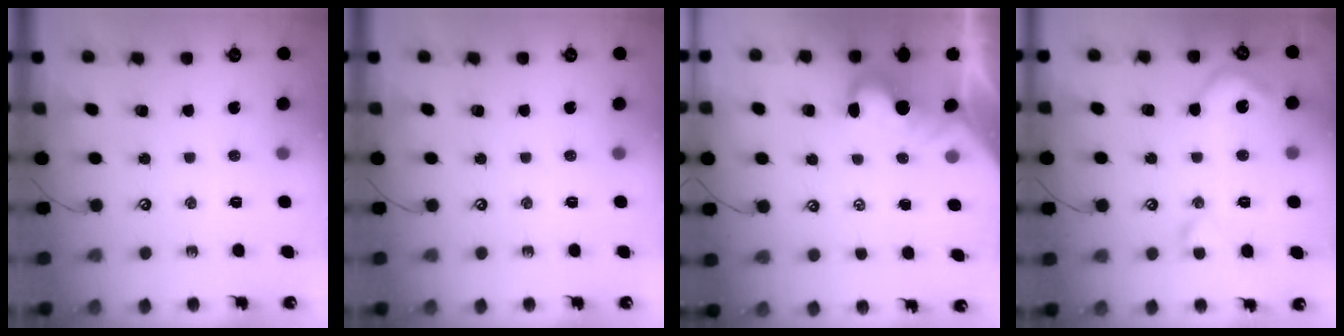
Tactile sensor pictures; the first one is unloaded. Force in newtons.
{"total": 0.0}
{"total": 2.0, "press": 1.8, "slide": 0.9}
{"total": 7.3, "press": 7.3, "slide": 1.0}